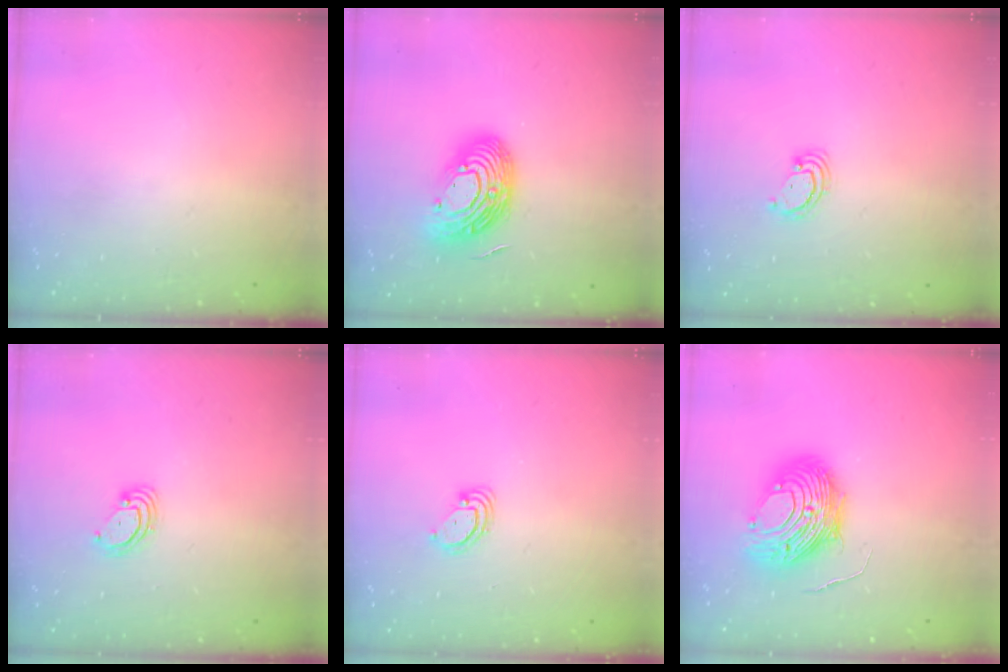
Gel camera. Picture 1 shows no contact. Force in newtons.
{"total": 15.3, "press": 15.2, "slide": 1.1}
{"total": 2.9, "press": 2.8, "slide": 0.3}
{"total": 3.0, "press": 2.9, "slide": 0.3}
{"total": 3.2, "press": 3.2, "slide": 0.4}
{"total": 13.0, "press": 12.9, "slide": 1.4}